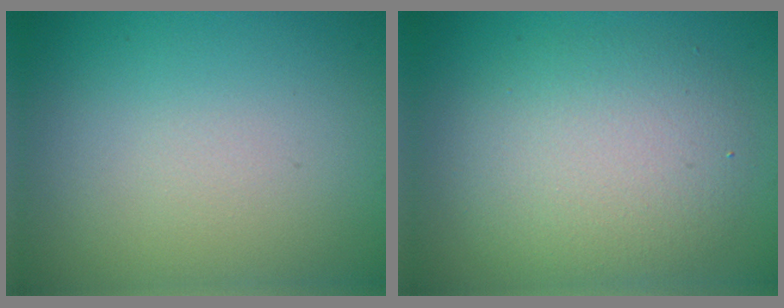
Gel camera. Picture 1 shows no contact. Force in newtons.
{"total": 5.1, "press": 5.1, "slide": 0.5}